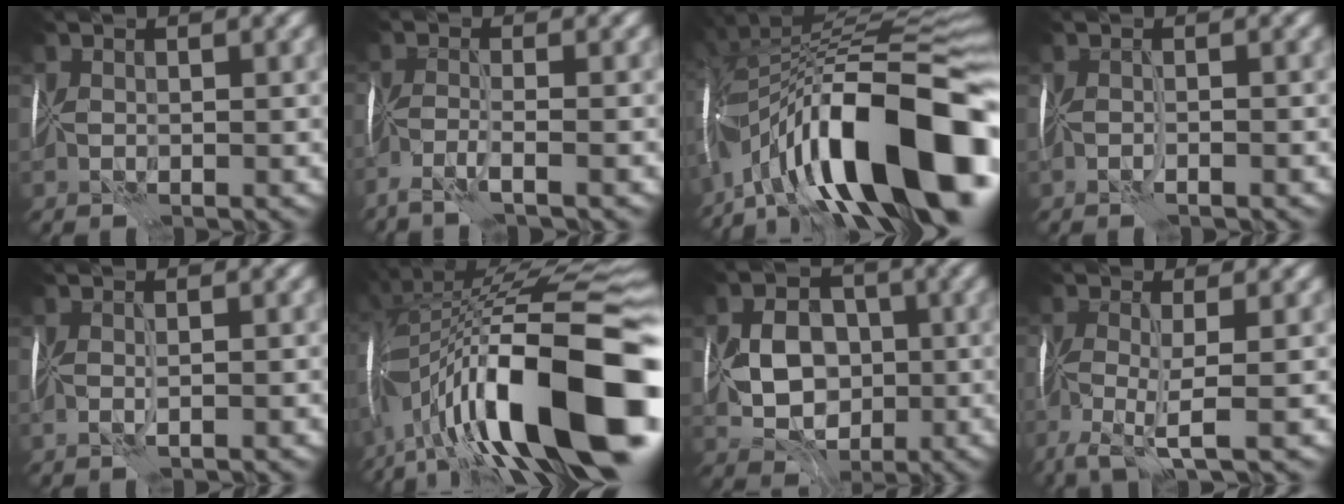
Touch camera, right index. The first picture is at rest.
{"total": 2.7, "force": [-2.3, -1.2, 0.8], "torque": [-0.017, -0.008, -0.060]}
{"total": 17.2, "force": [-7.3, 4.9, 14.8], "torque": [-0.209, 0.044, -0.148]}
{"total": 1.4, "force": [-0.7, -1.1, -0.3], "torque": [0.007, -0.003, -0.015]}
{"total": 1.0, "force": [-0.3, -1.0, 0.0], "torque": [0.003, -0.005, -0.005]}
{"total": 17.9, "force": [-6.1, 4.9, 16.2], "torque": [-0.243, 0.031, -0.112]}
{"total": 5.5, "force": [-0.9, 3.9, 3.7], "torque": [-0.056, -0.001, -0.023]}
{"total": 3.5, "force": [-2.0, -0.6, 2.8], "torque": [-0.062, -0.017, -0.045]}